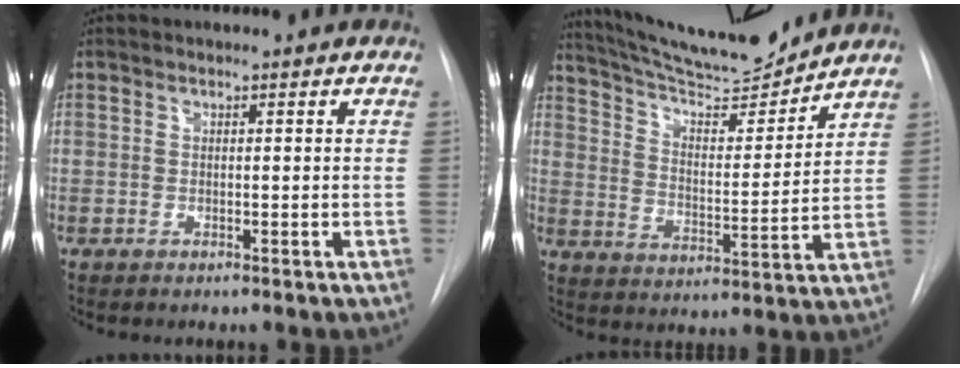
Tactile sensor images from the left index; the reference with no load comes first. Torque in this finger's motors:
{"motor_torque": [0.83, -1.07, 0.18, 0.03]}